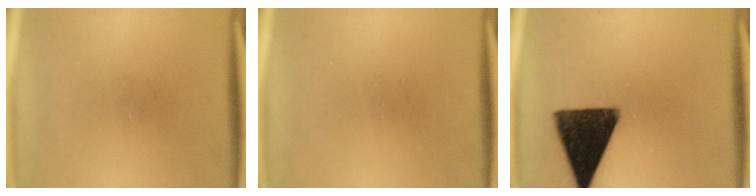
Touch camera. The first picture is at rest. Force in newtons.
{"total": 0.0}
{"total": 15.0}